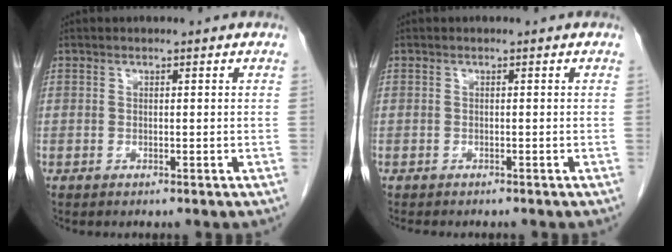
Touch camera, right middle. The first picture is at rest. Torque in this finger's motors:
{"motor_torque": [0.03, -0.02, 0.00, 0.00]}